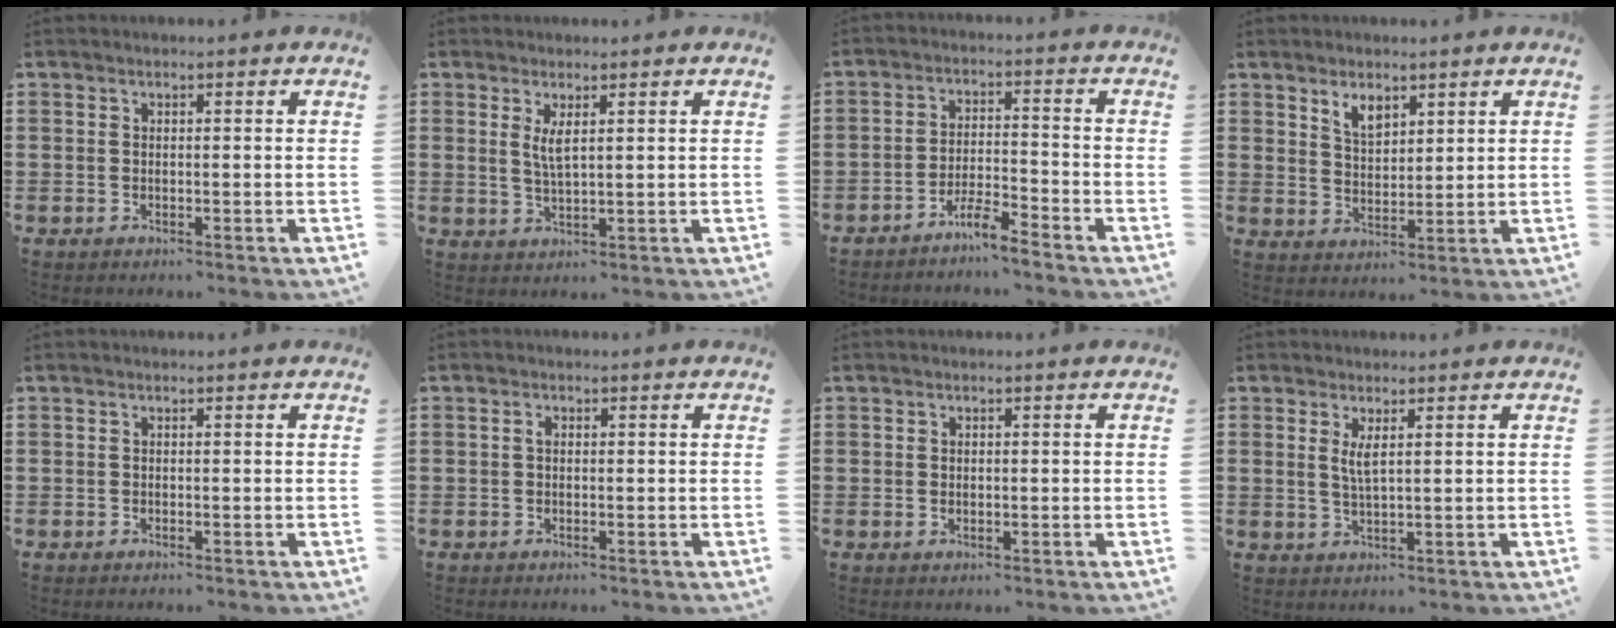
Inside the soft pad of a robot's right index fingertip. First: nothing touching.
{"total": 3.0, "force": [1.3, 0.9, 2.6], "torque": [-0.055, 0.003, 0.022]}
{"total": 4.3, "force": [-4.0, 0.0, 1.8], "torque": [-0.040, 0.004, -0.080]}
{"total": 3.7, "force": [2.7, 1.9, 1.7], "torque": [-0.033, 0.003, 0.049]}
{"total": 0.0}
{"total": 0.9, "force": [0.1, 0.6, 0.7], "torque": [-0.015, 0.003, 0.001]}
{"total": 0.6, "force": [0.2, 0.5, 0.3], "torque": [-0.006, 0.006, 0.004]}
{"total": 2.7, "force": [1.2, 0.6, 2.3], "torque": [-0.049, 0.003, 0.019]}